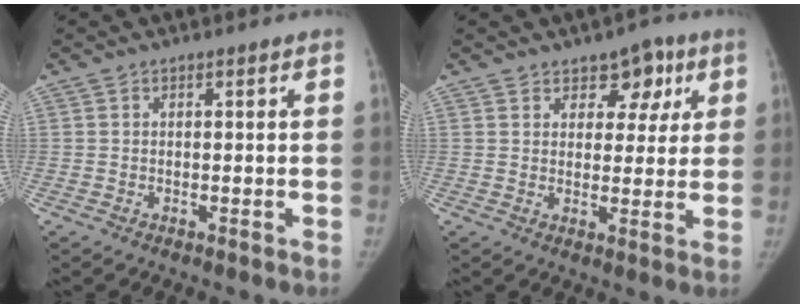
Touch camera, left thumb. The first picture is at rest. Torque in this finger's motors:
{"motor_torque": [-0.01, 0.00, 0.07, 0.00, -0.01]}